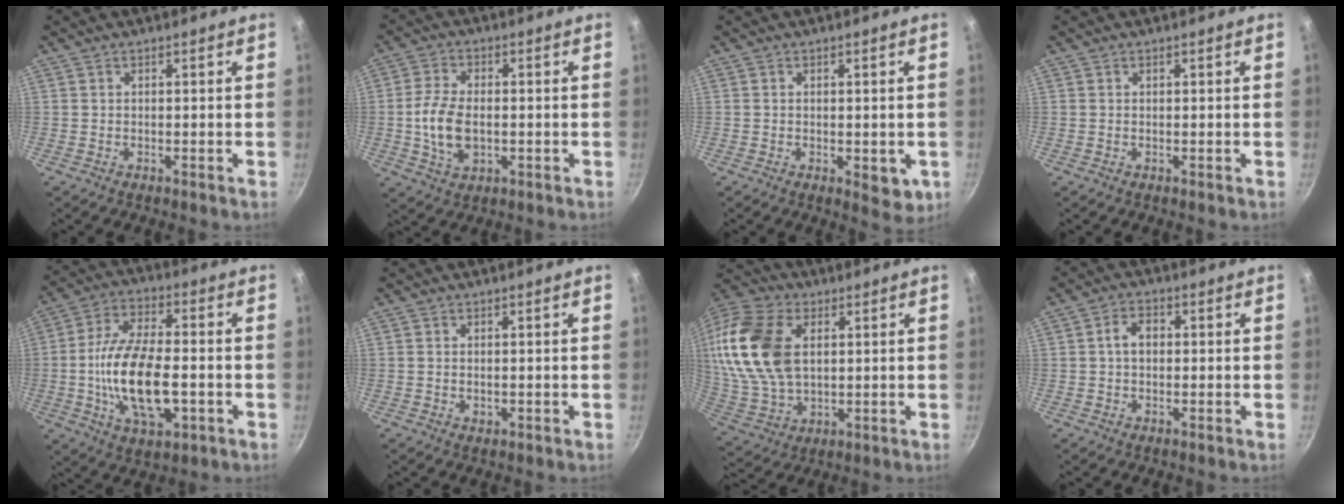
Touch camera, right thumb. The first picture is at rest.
{"total": 8.9, "force": [-0.9, 5.4, 7.1], "torque": [-0.141, 0.007, -0.016]}
{"total": 4.9, "force": [-0.9, 2.8, 3.9], "torque": [-0.045, -0.007, -0.008]}
{"total": 0.0}
{"total": 17.1, "force": [-3.2, 8.1, 14.7], "torque": [-0.263, 0.020, -0.058]}
{"total": 1.5, "force": [-0.1, 1.0, 1.0], "torque": [-0.016, -0.001, -0.001]}
{"total": 23.2, "force": [5.3, 15.1, 16.8], "torque": [-0.357, 0.003, 0.103]}
{"total": 4.2, "force": [0.4, 3.0, 2.9], "torque": [-0.038, 0.013, 0.000]}